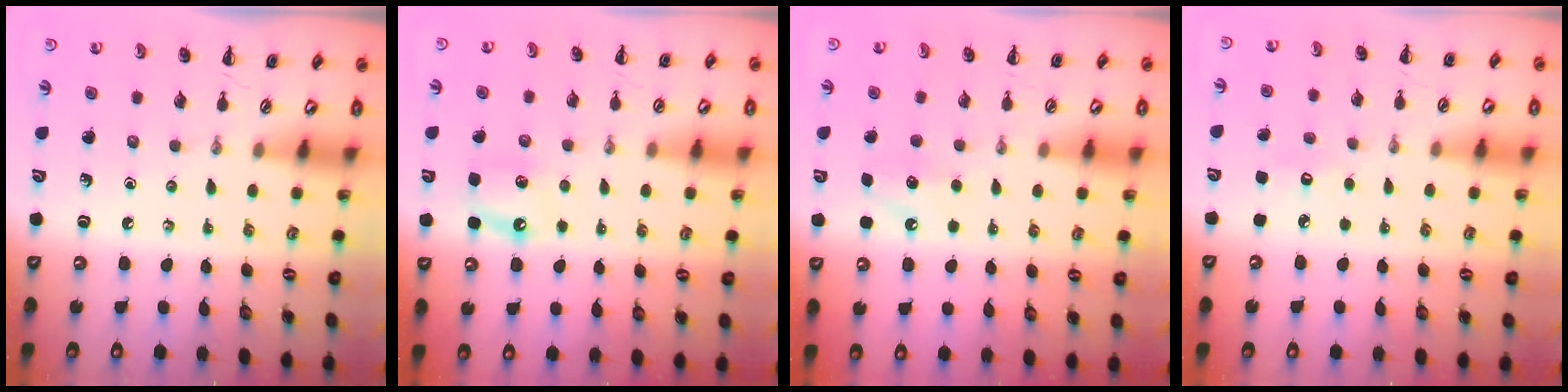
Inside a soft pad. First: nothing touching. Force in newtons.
{"total": 5.1, "press": 4.9, "slide": 1.4}
{"total": 6.1, "press": 5.9, "slide": 1.5}
{"total": 4.8, "press": 4.7, "slide": 1.1}